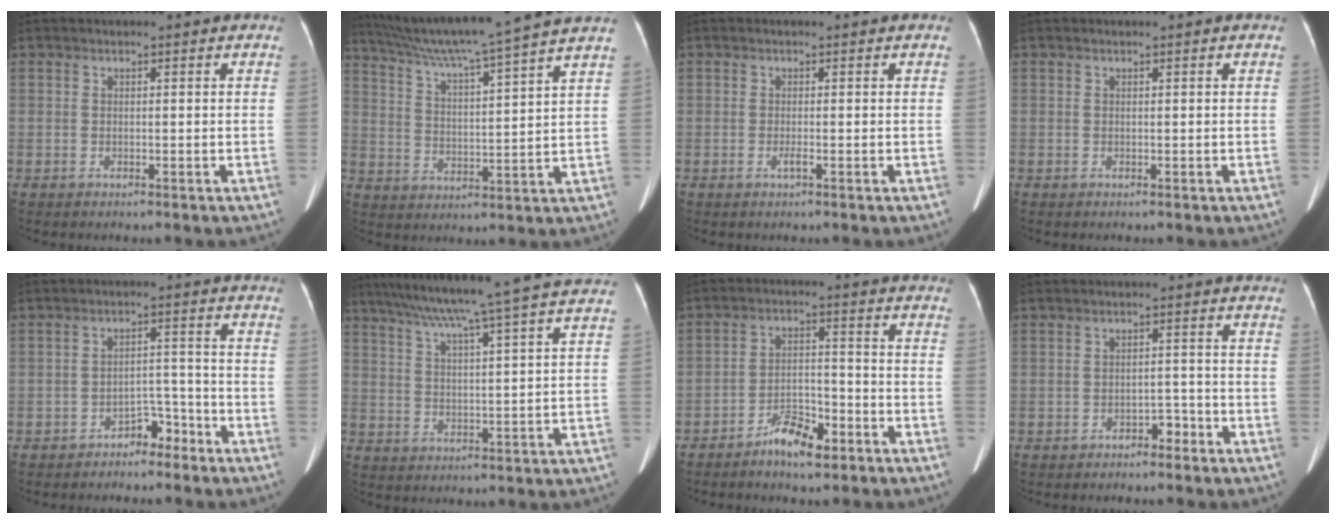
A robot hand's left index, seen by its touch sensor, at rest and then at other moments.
{"total": 17.0, "force": [14.4, -2.2, 8.8], "torque": [-0.158, -0.009, 0.214]}
{"total": 0.8, "force": [-0.6, -0.1, 0.5], "torque": [-0.014, -0.005, -0.012]}
{"total": 0.0}
{"total": 4.3, "force": [-3.6, 1.8, 1.3], "torque": [-0.016, 0.009, -0.060]}
{"total": 19.1, "force": [16.2, -2.1, 9.8], "torque": [-0.173, -0.012, 0.222]}
{"total": 6.3, "force": [-4.7, 2.1, 3.6], "torque": [-0.070, 0.004, -0.082]}
{"total": 2.6, "force": [-2.2, 1.2, 0.9], "torque": [-0.013, 0.000, -0.035]}